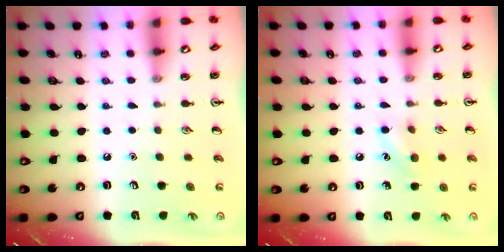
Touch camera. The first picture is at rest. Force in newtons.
{"total": 7.8, "press": 7.5, "slide": 2.0}